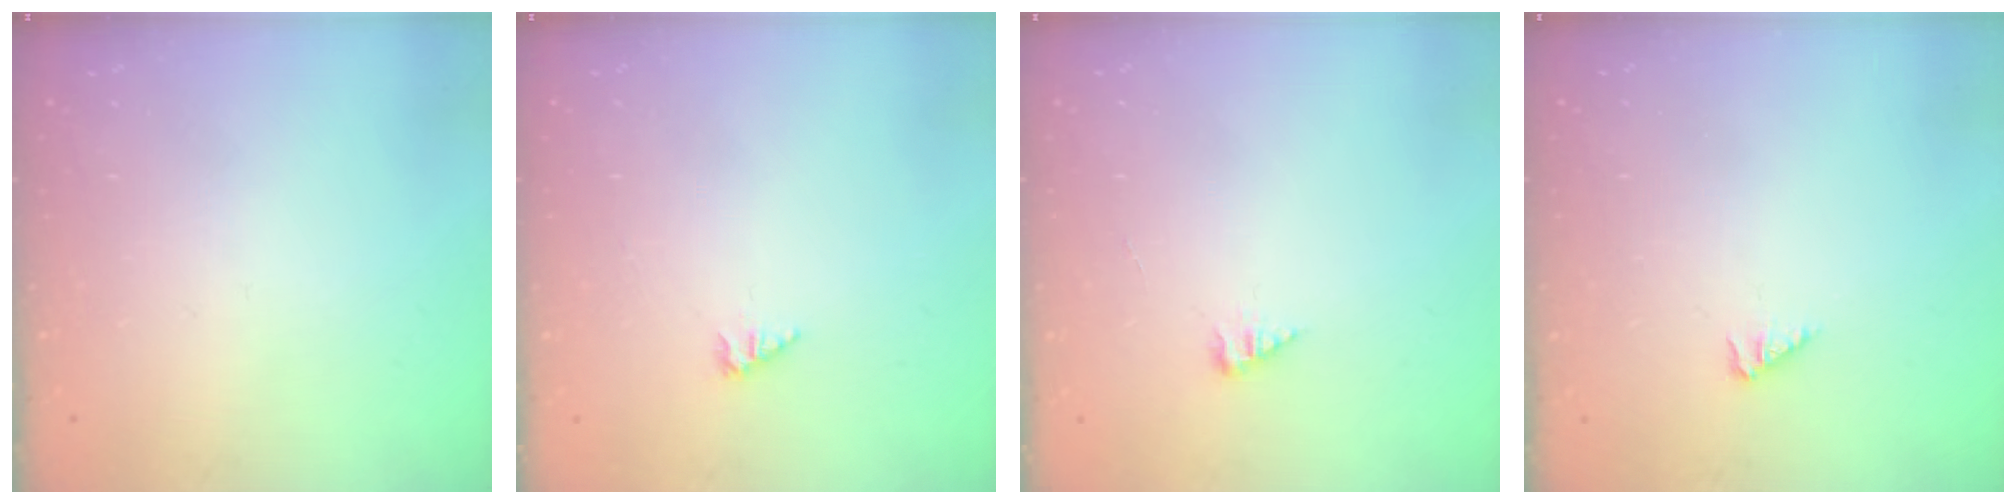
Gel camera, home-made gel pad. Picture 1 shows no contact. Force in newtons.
{"total": 1.7, "press": 1.7, "slide": 0.3}
{"total": 2.4, "press": 2.4, "slide": 0.4}
{"total": 2.2, "press": 2.1, "slide": 0.5}